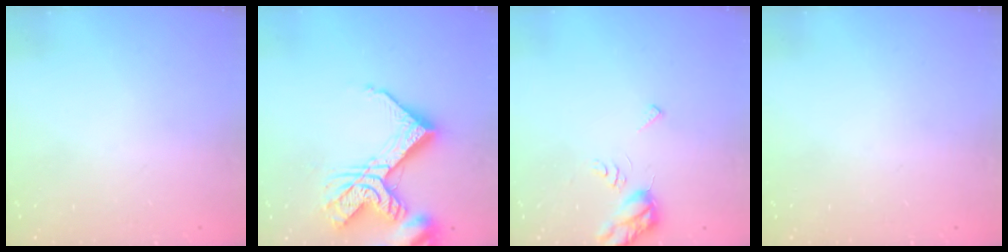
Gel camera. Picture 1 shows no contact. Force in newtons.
{"total": 19.5, "press": 19.4, "slide": 2.2}
{"total": 7.9, "press": 7.8, "slide": 0.5}
{"total": 0.0}